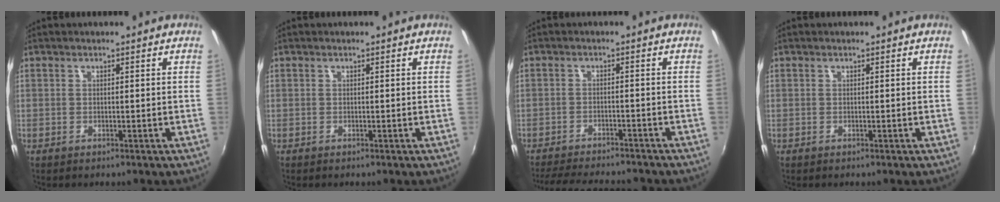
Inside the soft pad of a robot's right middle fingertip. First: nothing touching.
{"total": 0.0}
{"total": 12.9, "force": [-11.5, 2.3, 5.2], "torque": [-0.116, -0.014, -0.170]}
{"total": 0.0}